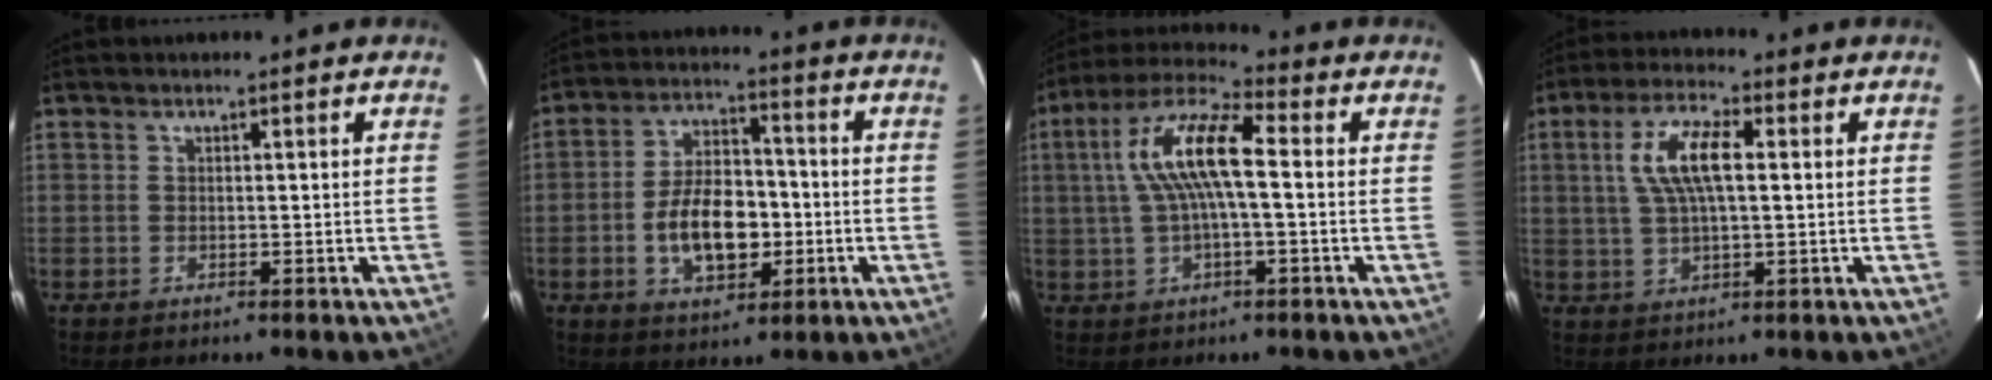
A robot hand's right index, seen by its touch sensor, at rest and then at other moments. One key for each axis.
{"total": 11.9, "fx": -2.8, "fy": 6.6, "fz": 9.4, "tx": -0.185, "ty": 0.015, "tz": -0.038}
{"total": 12.6, "fx": 1.1, "fy": 3.5, "fz": 12.0, "tx": -0.237, "ty": 0.022, "tz": 0.017}
{"total": 9.2, "fx": 1.8, "fy": 3.2, "fz": 8.4, "tx": -0.166, "ty": 0.015, "tz": 0.037}